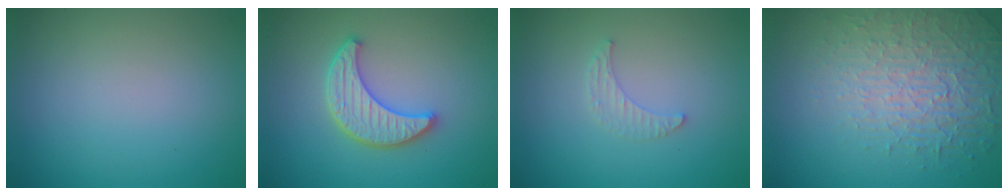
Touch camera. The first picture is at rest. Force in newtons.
{"total": 4.2, "press": 3.8, "slide": 1.9}
{"total": 1.3, "press": 1.3, "slide": 0.4}
{"total": 3.8, "press": 3.6, "slide": 1.2}